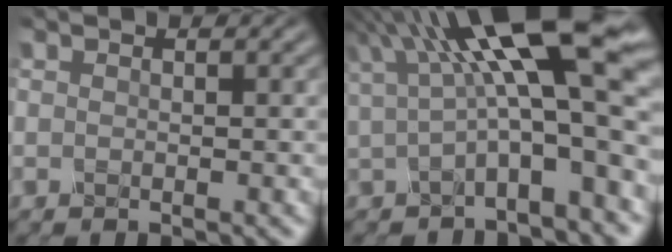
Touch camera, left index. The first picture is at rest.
{"total": 12.9, "force": [3.6, 3.3, 11.9], "torque": [-0.184, 0.019, 0.058]}